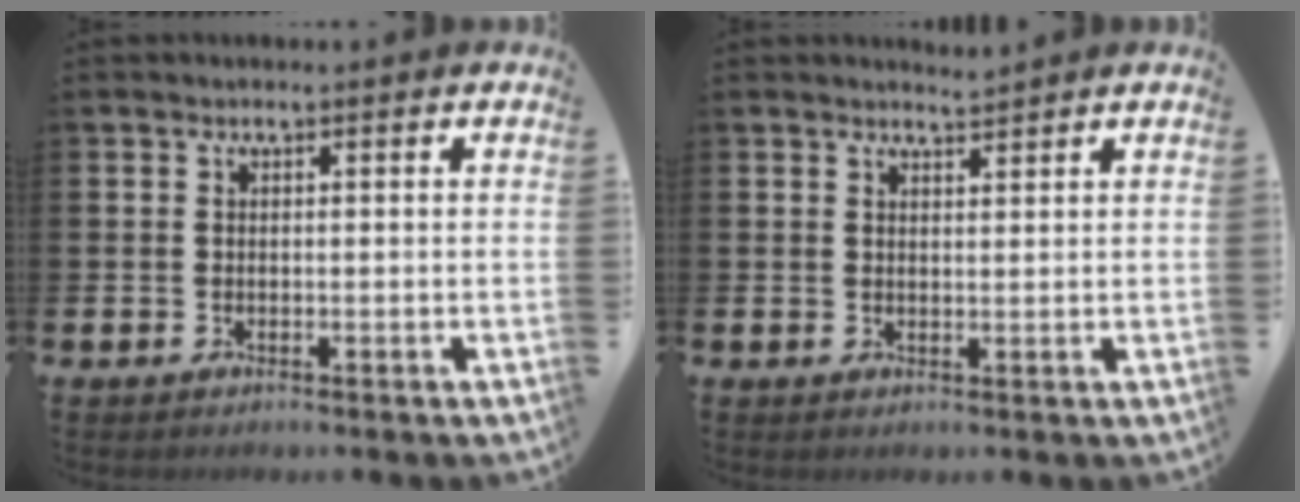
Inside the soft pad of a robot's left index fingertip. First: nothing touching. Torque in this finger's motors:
{"motor_torque": [-0.18, -0.13, 0.00, 0.01]}